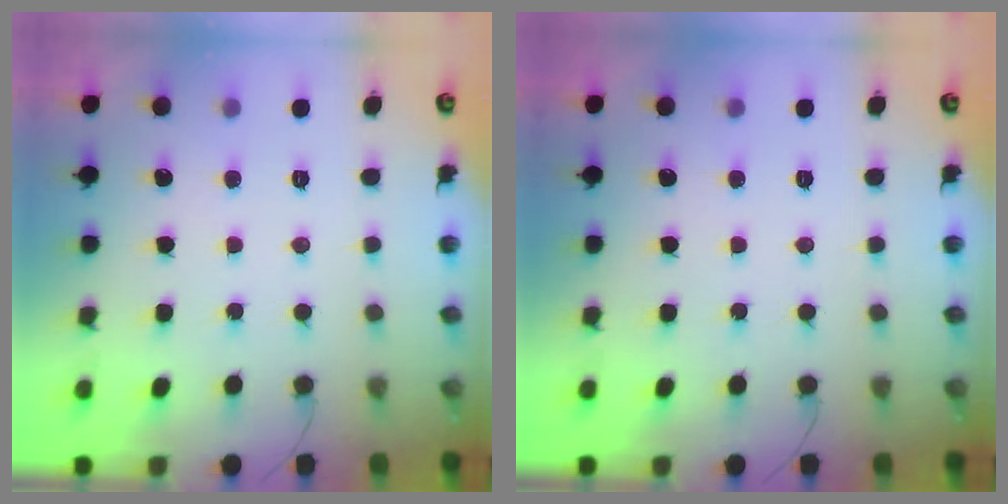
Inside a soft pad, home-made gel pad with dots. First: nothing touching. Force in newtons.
{"total": 0.0}